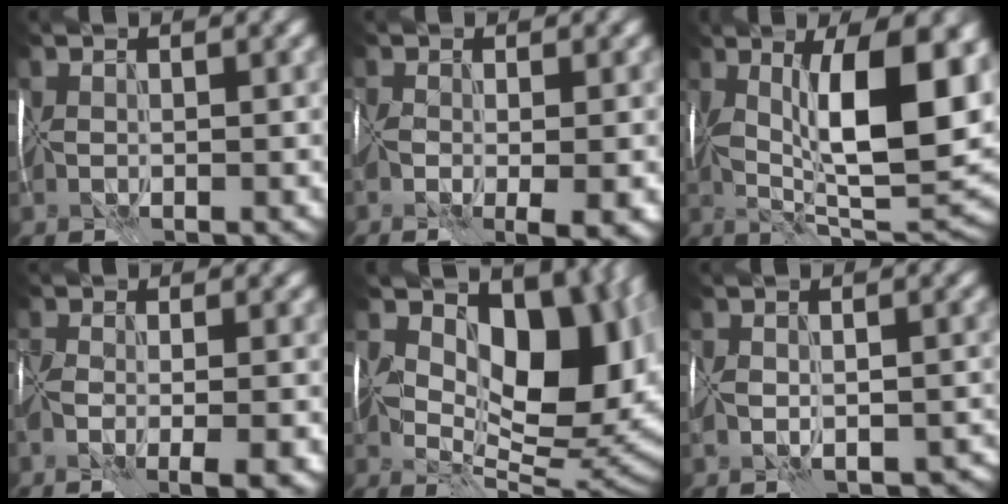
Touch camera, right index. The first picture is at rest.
{"total": 5.0, "force": [-1.7, 1.8, 4.3], "torque": [-0.073, -0.016, -0.020]}
{"total": 13.9, "force": [2.2, 4.4, 12.9], "torque": [-0.200, -0.001, 0.034]}
{"total": 6.9, "force": [-3.0, 2.5, 5.7], "torque": [-0.080, -0.008, -0.041]}
{"total": 15.6, "force": [4.1, 9.1, 12.0], "torque": [-0.150, -0.002, 0.078]}
{"total": 5.5, "force": [-3.7, 2.9, 2.9], "torque": [-0.039, -0.008, -0.055]}